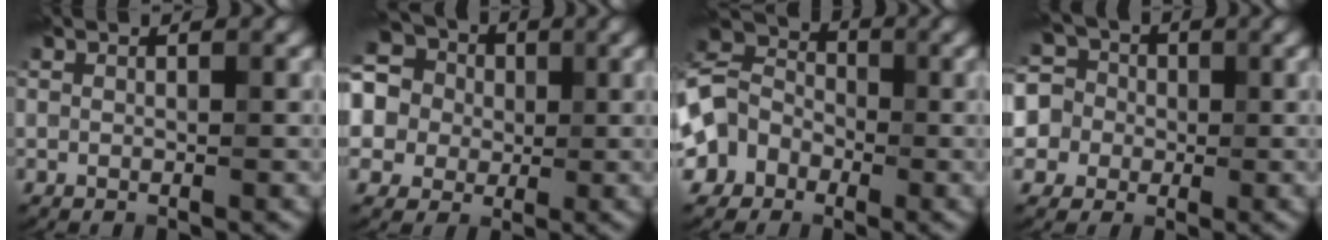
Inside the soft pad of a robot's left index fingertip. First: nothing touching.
{"total": 13.7, "force": [3.7, 12.1, 5.4], "torque": [-0.144, 0.038, 0.038]}
{"total": 6.3, "force": [-2.1, 5.4, 2.4], "torque": [-0.039, 0.018, -0.057]}
{"total": 7.4, "force": [1.2, 6.8, 2.7], "torque": [-0.067, 0.045, -0.015]}